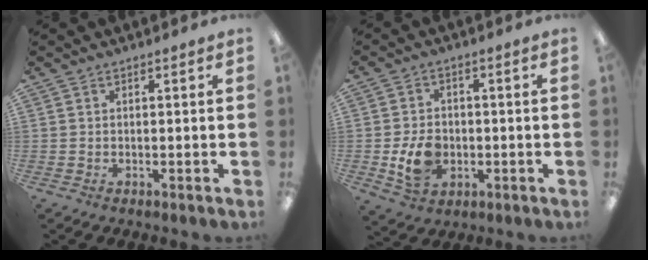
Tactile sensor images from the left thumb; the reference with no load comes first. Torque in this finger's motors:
{"motor_torque": [-0.16, 0.27, 0.19, -0.12, 0.04]}